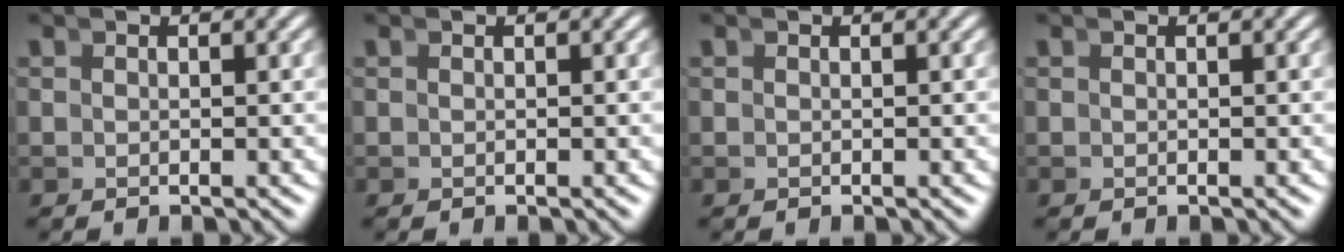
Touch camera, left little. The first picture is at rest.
{"total": 0.0}
{"total": 0.0}
{"total": 0.0}